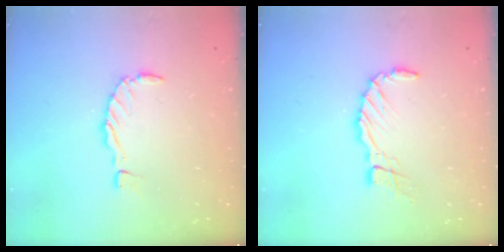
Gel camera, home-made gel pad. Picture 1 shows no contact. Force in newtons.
{"total": 8.1, "press": 8.0, "slide": 1.5}